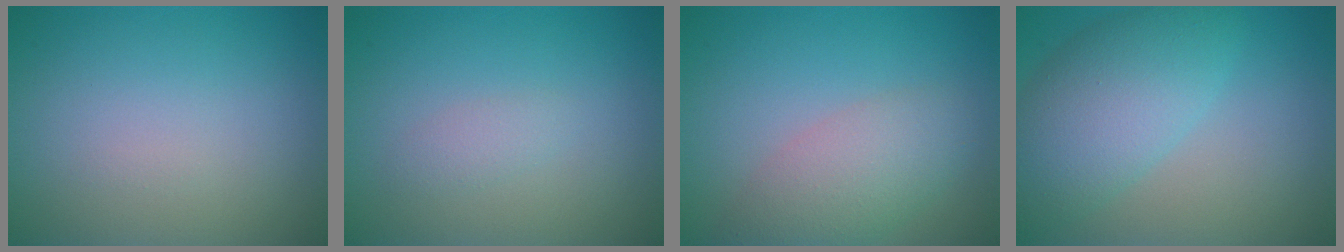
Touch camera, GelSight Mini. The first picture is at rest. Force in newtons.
{"total": 1.1, "press": 1.1, "slide": 0.0}
{"total": 4.2, "press": 4.2, "slide": 0.4}
{"total": 6.5, "press": 6.5, "slide": 0.2}